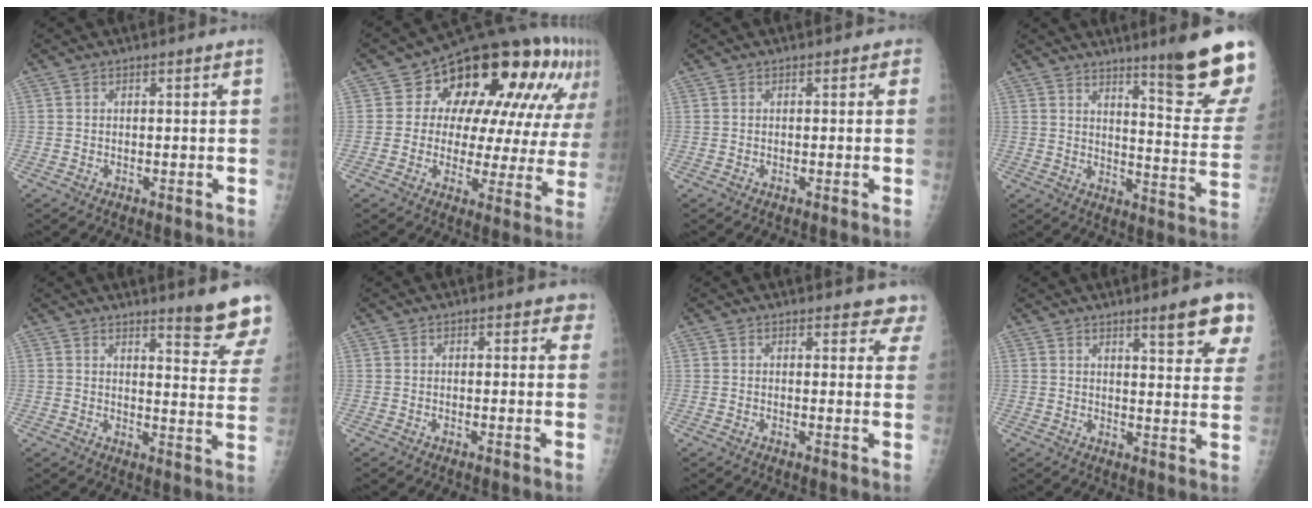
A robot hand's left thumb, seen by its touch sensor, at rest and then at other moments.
{"total": 24.1, "force": [9.6, 12.9, 17.9], "torque": [-0.187, 0.019, 0.130]}
{"total": 0.8, "force": [0.1, 0.6, 0.5], "torque": [0.012, 0.004, -0.010]}
{"total": 16.4, "force": [11.9, 0.7, 11.2], "torque": [-0.119, -0.101, 0.162]}
{"total": 9.9, "force": [8.6, 0.6, 4.8], "torque": [-0.037, -0.074, 0.097]}
{"total": 2.3, "force": [1.1, 1.5, 1.4], "torque": [0.010, 0.000, 0.006]}
{"total": 4.8, "force": [4.3, 1.9, 0.6], "torque": [0.033, -0.020, 0.023]}
{"total": 10.3, "force": [6.8, 1.8, 7.6], "torque": [-0.072, -0.034, 0.080]}